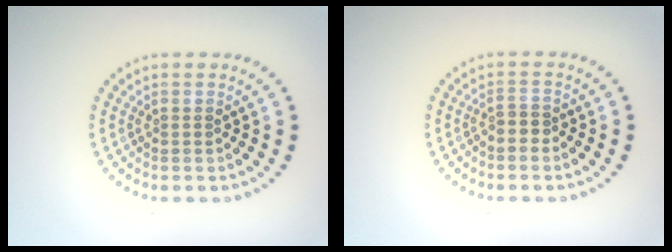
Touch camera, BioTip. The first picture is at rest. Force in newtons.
{"total": 1.4, "press": 1.3, "slide": 0.7}